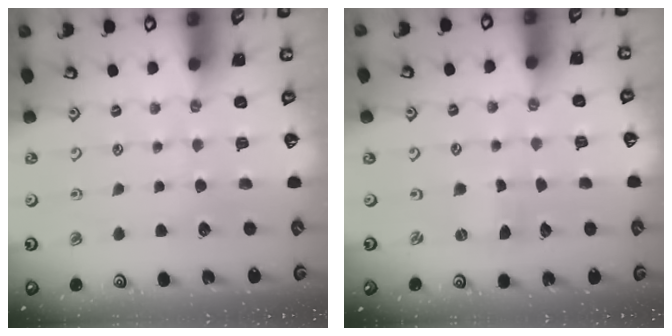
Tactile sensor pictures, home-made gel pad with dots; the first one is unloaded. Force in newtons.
{"total": 0.0}